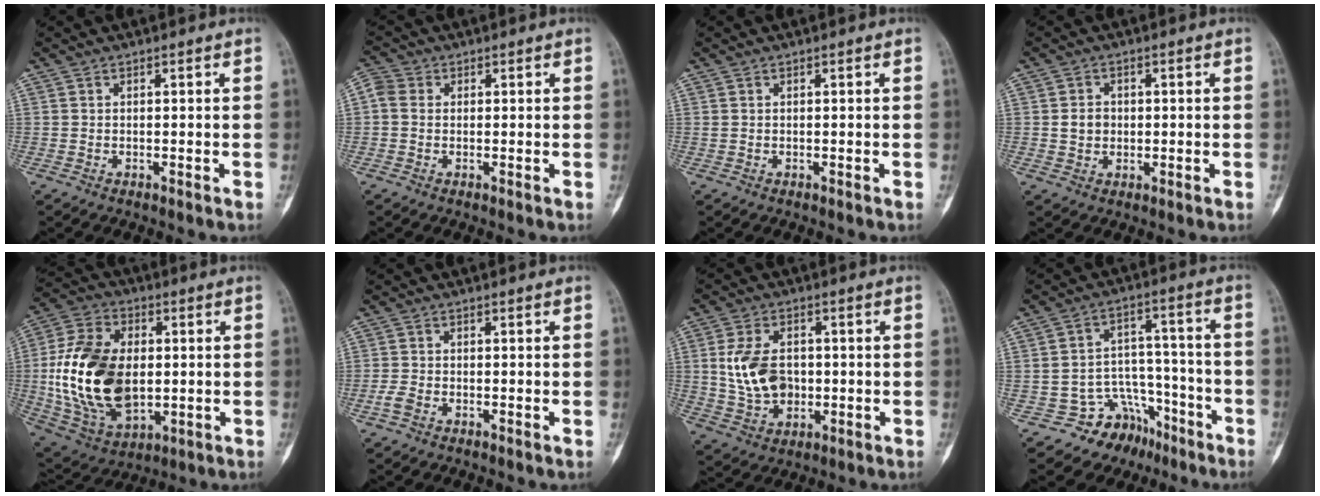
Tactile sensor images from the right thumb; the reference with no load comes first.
{"total": 3.2, "force": [0.3, 2.7, 1.6], "torque": [-0.033, 0.011, 0.000]}
{"total": 0.0}
{"total": 3.2, "force": [0.1, 2.7, 1.6], "torque": [-0.011, 0.005, 0.003]}
{"total": 22.4, "force": [-0.2, 14.1, 17.3], "torque": [-0.326, -0.003, 0.012]}
{"total": 1.8, "force": [-1.1, 0.9, 1.1], "torque": [-0.030, 0.000, -0.024]}
{"total": 10.3, "force": [0.4, 7.3, 7.3], "torque": [-0.122, 0.001, 0.016]}
{"total": 9.9, "force": [-6.7, 7.2, 1.2], "torque": [0.030, 0.100, -0.102]}